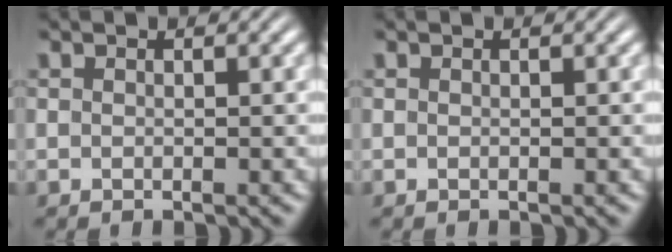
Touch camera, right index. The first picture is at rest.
{"total": 0.0}